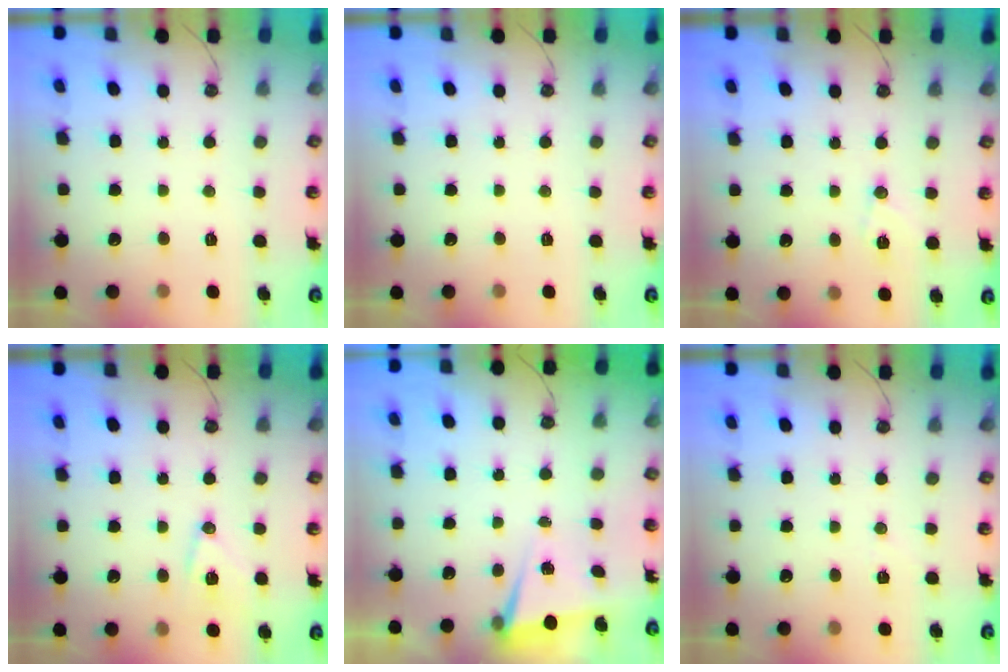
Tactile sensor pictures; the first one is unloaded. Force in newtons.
{"total": 0.0}
{"total": 6.5, "press": 6.4, "slide": 1.2}
{"total": 10.8, "press": 10.8, "slide": 0.8}
{"total": 2.0, "press": 1.7, "slide": 1.0}
{"total": 4.4, "press": 4.1, "slide": 1.6}